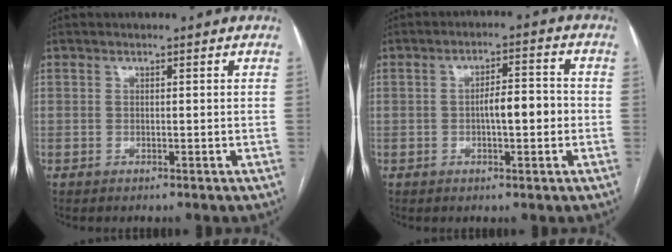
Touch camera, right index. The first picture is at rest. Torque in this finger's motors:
{"motor_torque": [0.85, -0.01, 0.51, 0.10]}